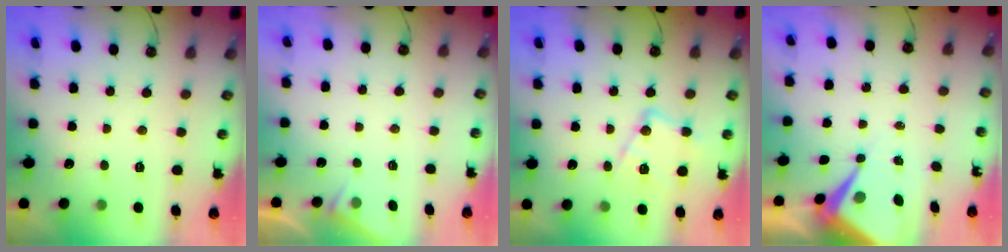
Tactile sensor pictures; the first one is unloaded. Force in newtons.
{"total": 3.6, "press": 3.5, "slide": 0.4}
{"total": 14.2, "press": 14.2, "slide": 0.8}
{"total": 8.4, "press": 8.3, "slide": 0.9}